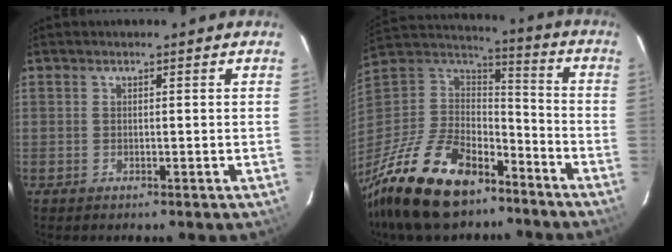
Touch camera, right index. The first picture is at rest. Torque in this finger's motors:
{"motor_torque": [0.96, -1.18, 1.06, 0.16]}